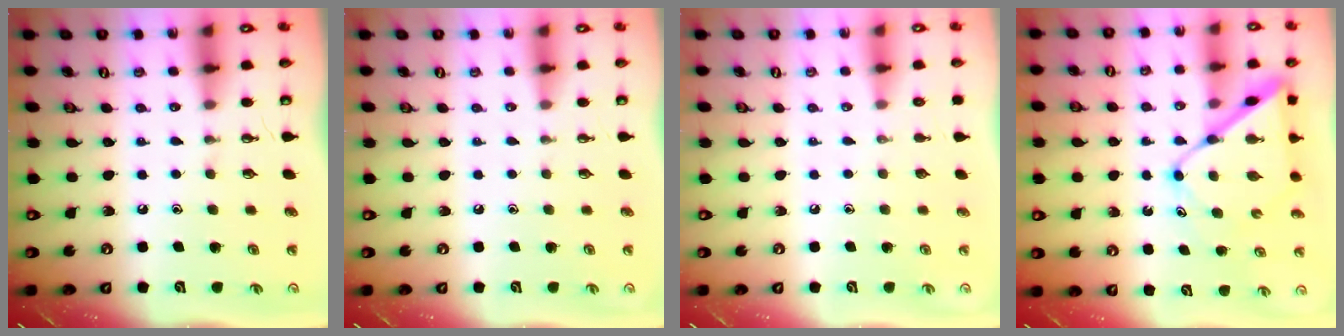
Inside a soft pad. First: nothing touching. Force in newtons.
{"total": 0.0}
{"total": 0.0}
{"total": 12.5, "press": 12.5, "slide": 1.1}